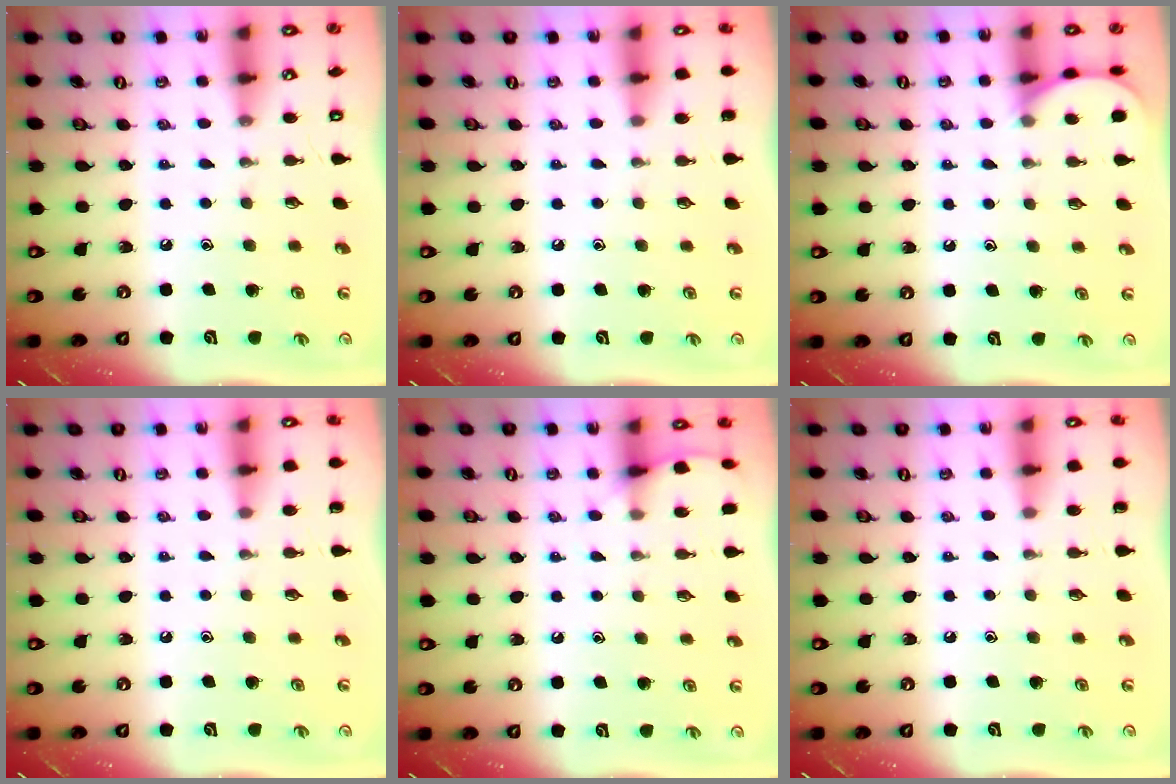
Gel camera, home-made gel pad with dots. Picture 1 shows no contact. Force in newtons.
{"total": 0.0}
{"total": 4.7, "press": 4.7, "slide": 0.5}
{"total": 0.0}
{"total": 5.5, "press": 5.5, "slide": 0.8}
{"total": 0.0}